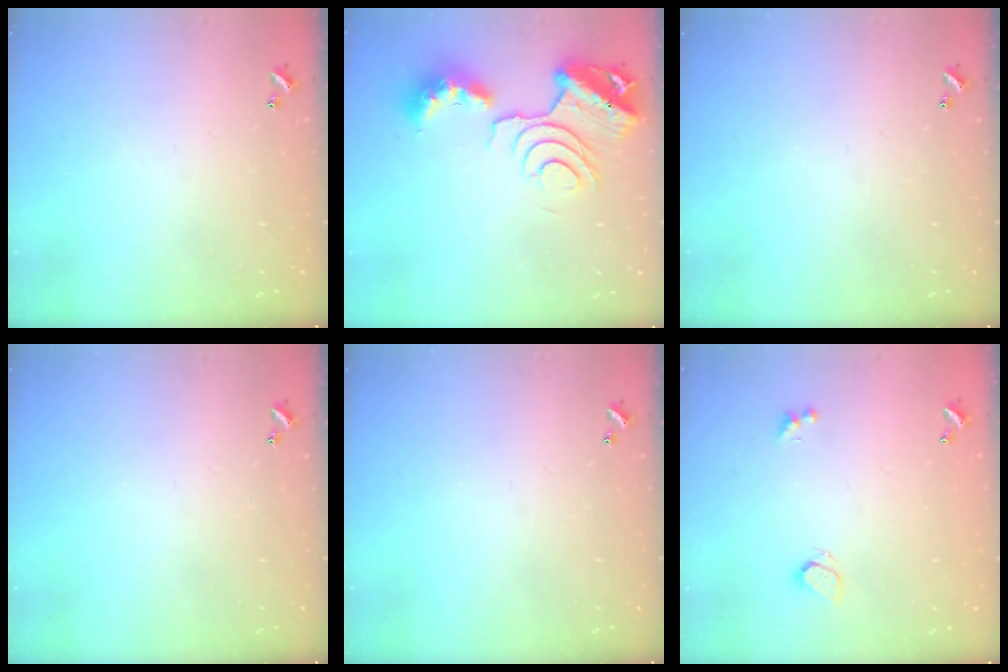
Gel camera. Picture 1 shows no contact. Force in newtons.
{"total": 12.7, "press": 12.7, "slide": 0.4}
{"total": 0.0}
{"total": 0.0}
{"total": 0.0}
{"total": 2.6, "press": 2.3, "slide": 1.3}